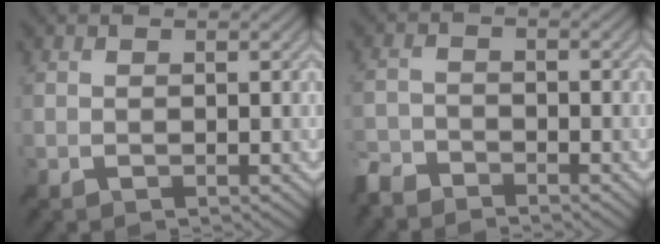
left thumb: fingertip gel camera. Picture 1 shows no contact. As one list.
[{"total": 3.5, "force": [-3.3, 0.9, 0.7], "torque": [-0.015, -0.008, -0.081]}]